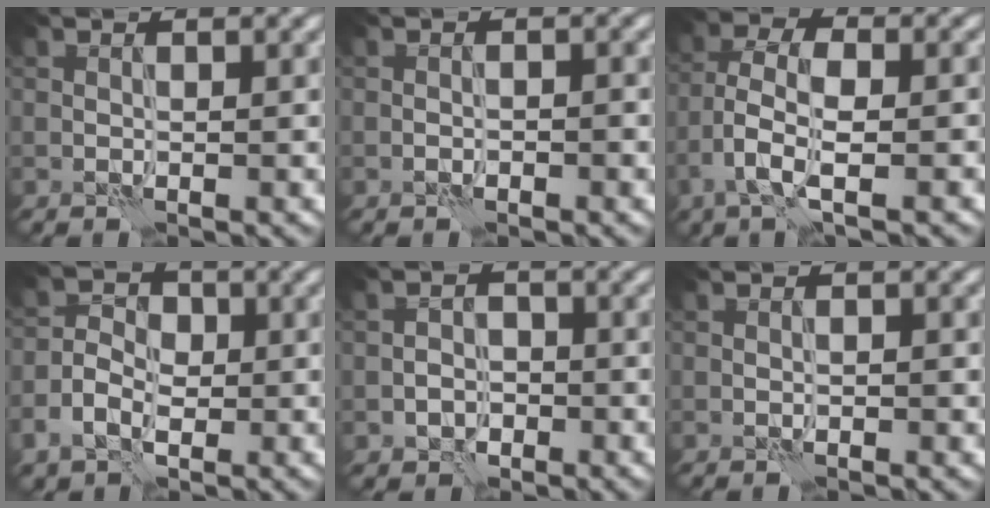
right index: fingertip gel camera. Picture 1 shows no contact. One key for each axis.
{"total": 0.9, "fx": -0.6, "fy": 0.3, "fz": 0.6, "tx": -0.008, "ty": 0.005, "tz": -0.012}
{"total": 4.9, "fx": -2.0, "fy": 1.9, "fz": 4.1, "tx": -0.085, "ty": 0.006, "tz": -0.040}
{"total": 4.5, "fx": -1.7, "fy": 3.4, "fz": 2.5, "tx": -0.042, "ty": 0.003, "tz": -0.039}
{"total": 2.5, "fx": -1.2, "fy": 2.0, "fz": 1.0, "tx": -0.009, "ty": 0.003, "tz": -0.024}
{"total": 0.6, "fx": -0.2, "fy": 0.3, "fz": 0.5, "tx": -0.008, "ty": 0.002, "tz": -0.002}